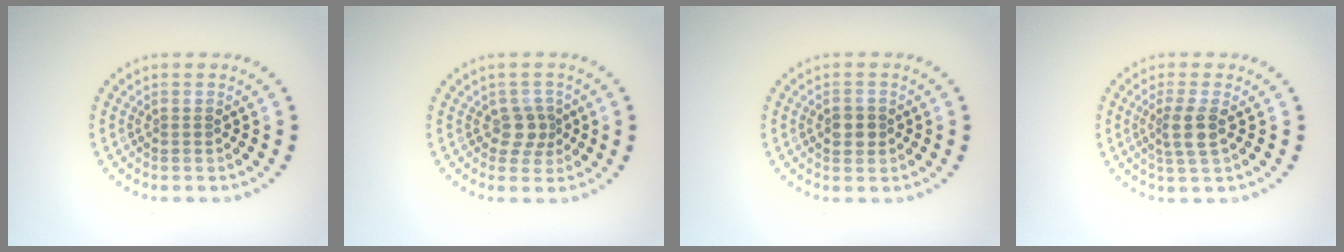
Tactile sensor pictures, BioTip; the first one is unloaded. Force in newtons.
{"total": 2.1, "press": 1.7, "slide": 1.3}
{"total": 1.9, "press": 1.8, "slide": 0.4}
{"total": 2.4, "press": 2.0, "slide": 1.3}